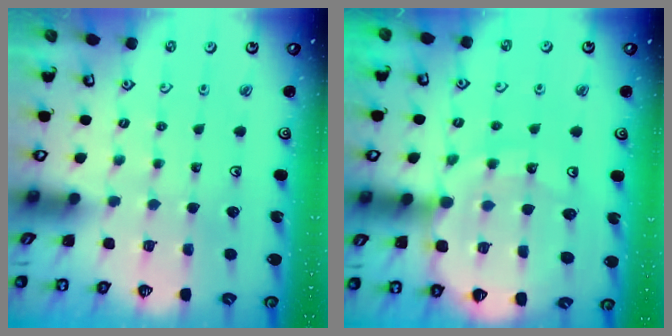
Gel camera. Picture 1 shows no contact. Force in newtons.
{"total": 15.6, "press": 15.4, "slide": 1.9}